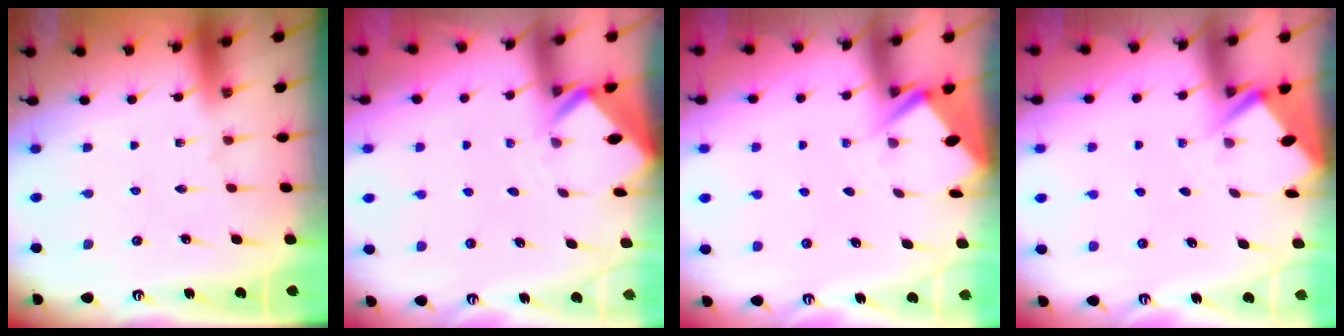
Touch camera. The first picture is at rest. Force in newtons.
{"total": 2.8, "press": 2.8, "slide": 0.2}
{"total": 2.8, "press": 2.8, "slide": 0.4}
{"total": 2.8, "press": 2.8, "slide": 0.4}